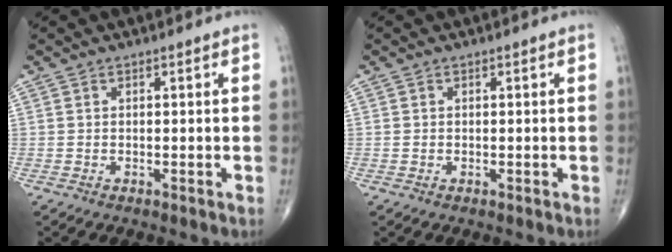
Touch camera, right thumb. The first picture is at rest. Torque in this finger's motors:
{"motor_torque": [0.58, 0.26, 0.22, -0.20, 0.05]}